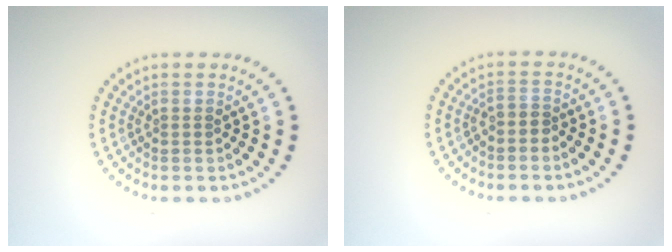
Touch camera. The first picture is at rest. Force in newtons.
{"total": 1.0, "press": 0.6, "slide": 0.8}